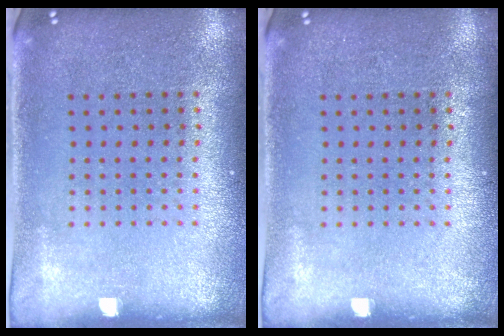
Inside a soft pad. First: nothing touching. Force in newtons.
{"total": 0.0}